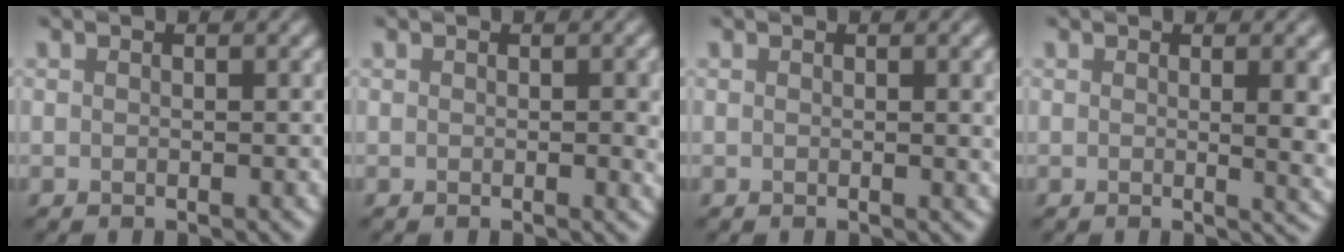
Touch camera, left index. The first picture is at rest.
{"total": 1.8, "force": [0.0, 0.3, 1.7], "torque": [-0.019, -0.003, 0.000]}
{"total": 2.5, "force": [0.5, 0.8, 2.4], "torque": [-0.020, 0.002, 0.004]}
{"total": 5.1, "force": [0.5, 1.7, 4.8], "torque": [-0.045, -0.003, 0.010]}